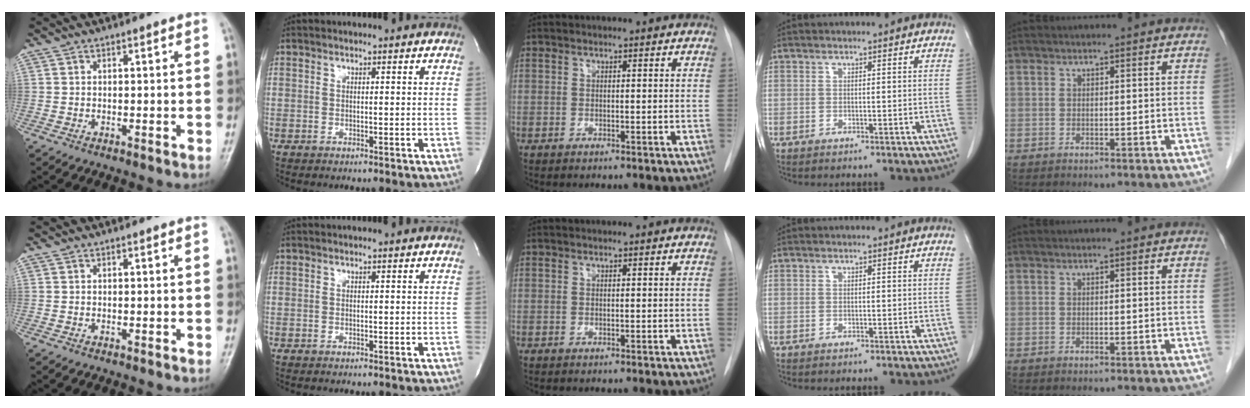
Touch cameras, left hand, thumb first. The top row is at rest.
{}